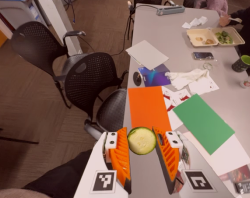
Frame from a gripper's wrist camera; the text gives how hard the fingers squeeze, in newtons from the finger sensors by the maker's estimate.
{"total": 9.0, "left": 8.5, "right": 9.4}